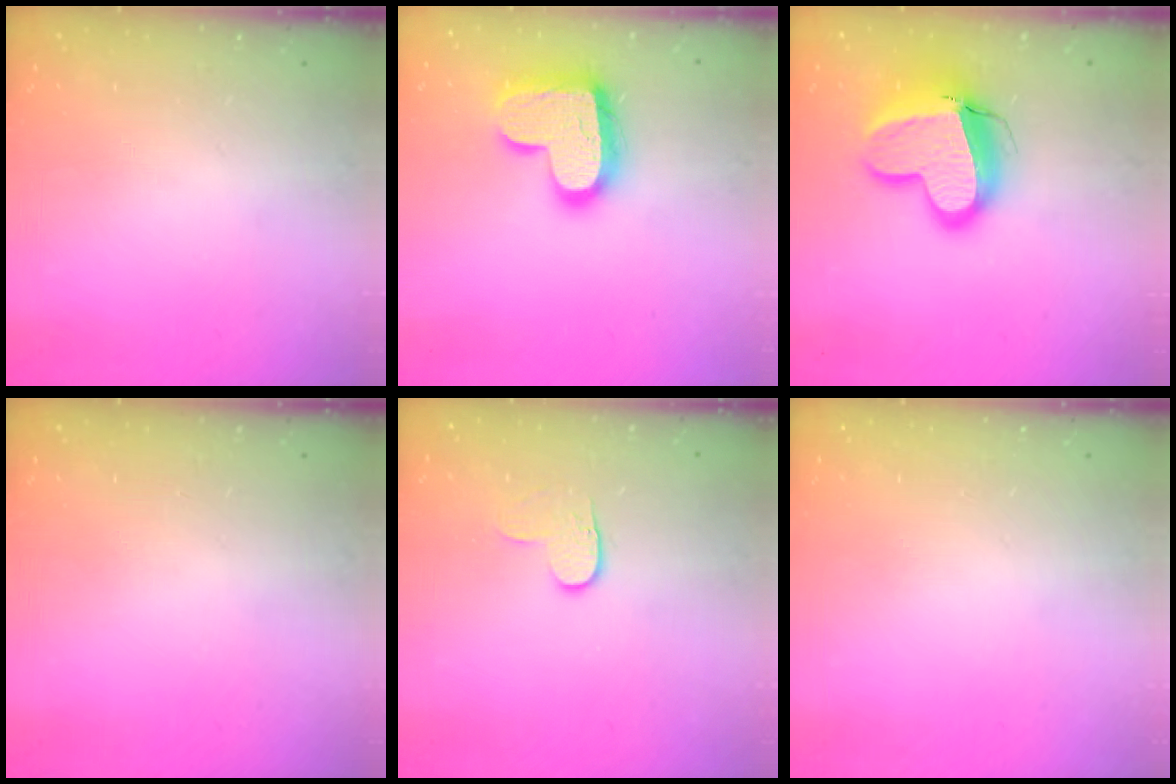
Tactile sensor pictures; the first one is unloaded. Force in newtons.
{"total": 19.4, "press": 19.3, "slide": 1.4}
{"total": 15.5, "press": 15.3, "slide": 2.2}
{"total": 0.0}
{"total": 3.7, "press": 3.7, "slide": 0.2}
{"total": 0.0}